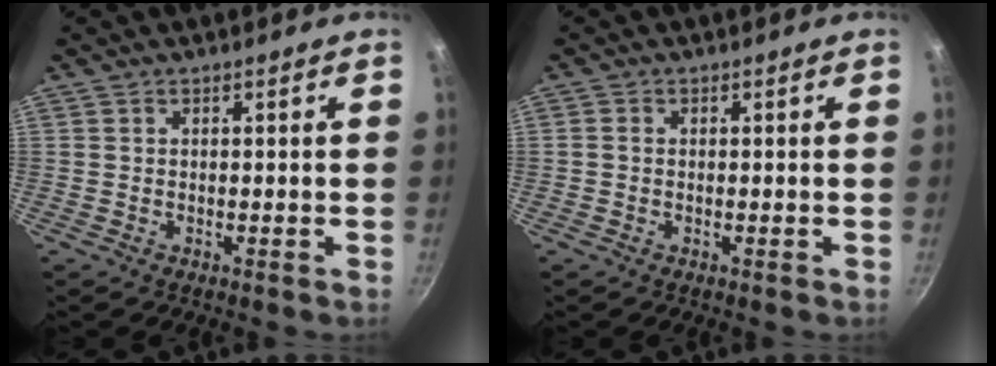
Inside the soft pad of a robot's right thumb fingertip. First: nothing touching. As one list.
[{"total": 0.8, "force": [-0.1, 0.7, 0.3], "torque": [-0.006, 0.003, -0.004]}]